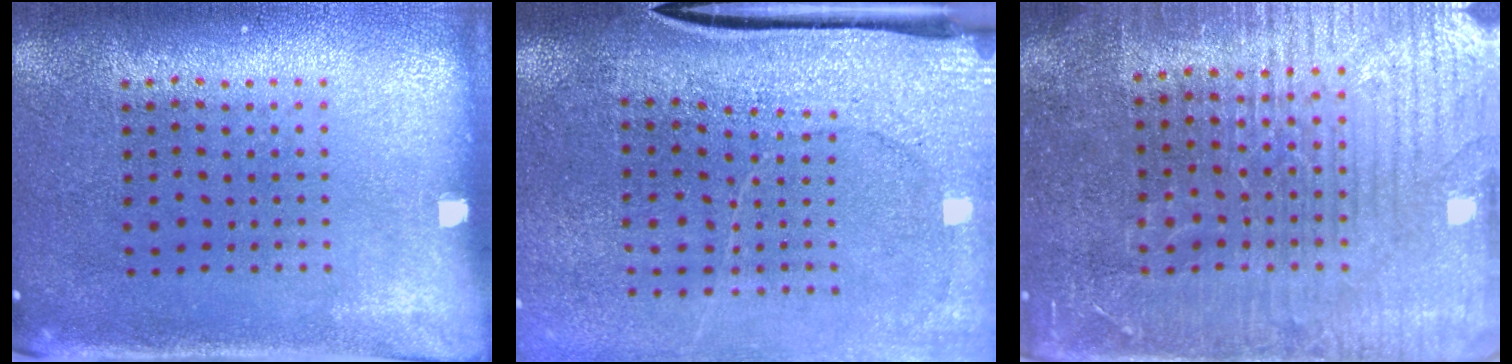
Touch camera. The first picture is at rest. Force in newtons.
{"total": 3.3, "press": 2.9, "slide": 1.5}
{"total": 4.5, "press": 4.2, "slide": 1.6}